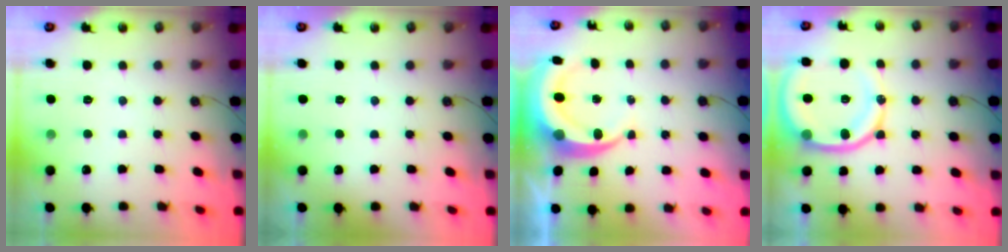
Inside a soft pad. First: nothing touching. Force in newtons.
{"total": 1.5, "press": 0.2, "slide": 1.5}
{"total": 9.1, "press": 9.1, "slide": 1.1}
{"total": 16.0, "press": 15.9, "slide": 1.9}